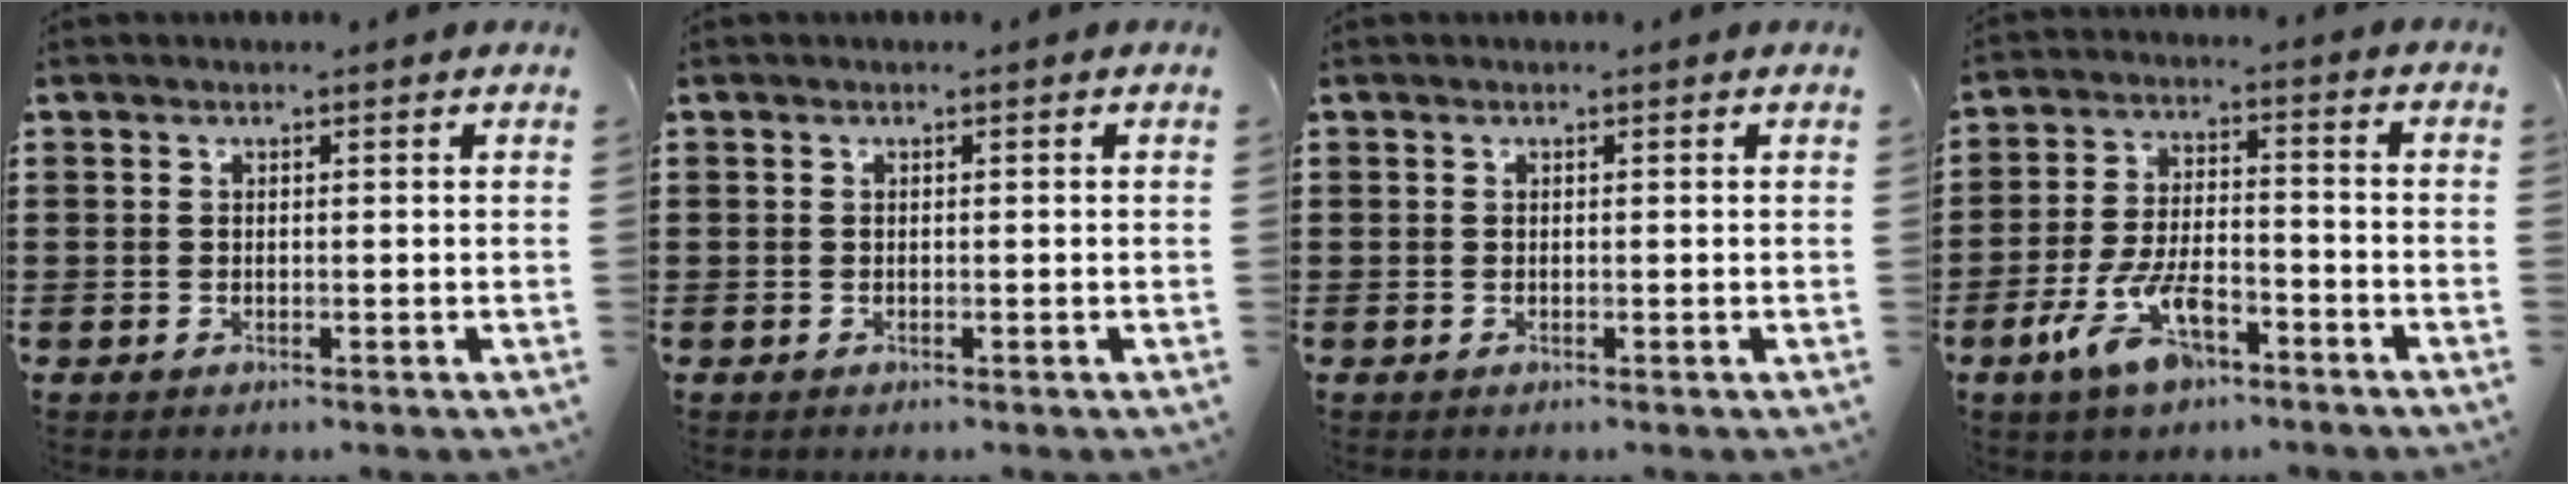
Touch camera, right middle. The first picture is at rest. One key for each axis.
{"total": 0.0}
{"total": 0.0}
{"total": 9.7, "fx": -5.2, "fy": 3.9, "fz": 7.1, "tx": -0.159, "ty": 0.000, "tz": -0.097}